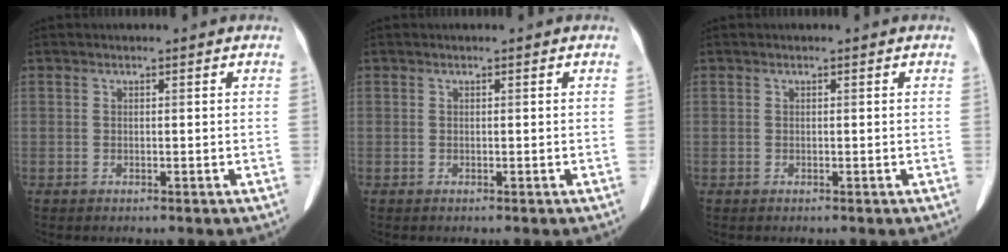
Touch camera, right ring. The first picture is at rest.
{"total": 0.0}
{"total": 0.0}